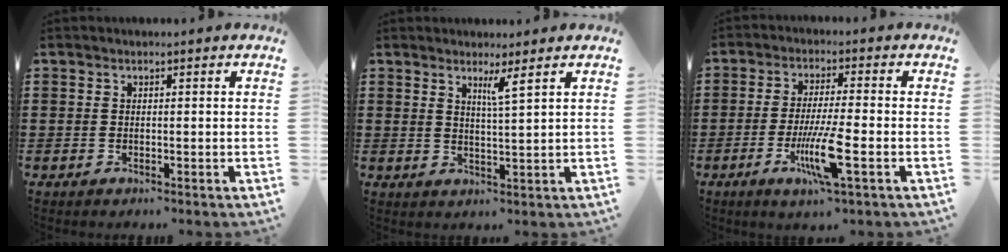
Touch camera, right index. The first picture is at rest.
{"total": 2.8, "force": [2.0, -0.5, 1.9], "torque": [-0.034, -0.009, 0.033]}
{"total": 8.6, "force": [-3.1, 1.1, 8.0], "torque": [-0.161, -0.018, -0.059]}